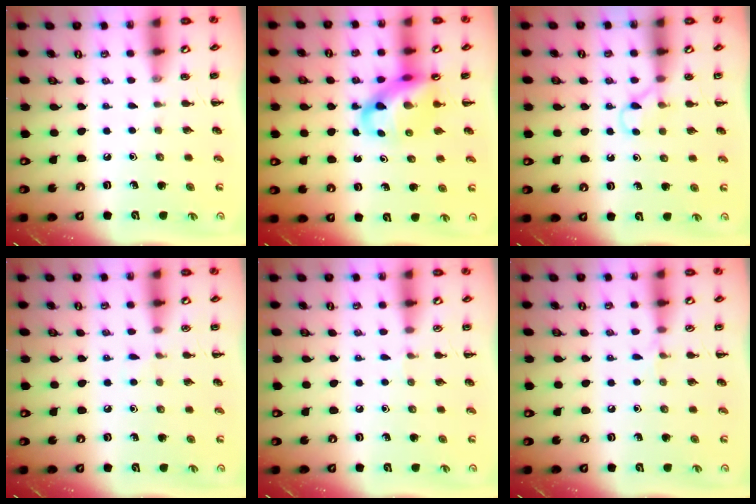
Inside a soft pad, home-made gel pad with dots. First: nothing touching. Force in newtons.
{"total": 10.2, "press": 9.8, "slide": 2.8}
{"total": 2.9, "press": 2.7, "slide": 0.9}
{"total": 4.1, "press": 3.9, "slide": 1.3}
{"total": 2.9, "press": 2.7, "slide": 1.1}
{"total": 4.0, "press": 3.7, "slide": 1.5}